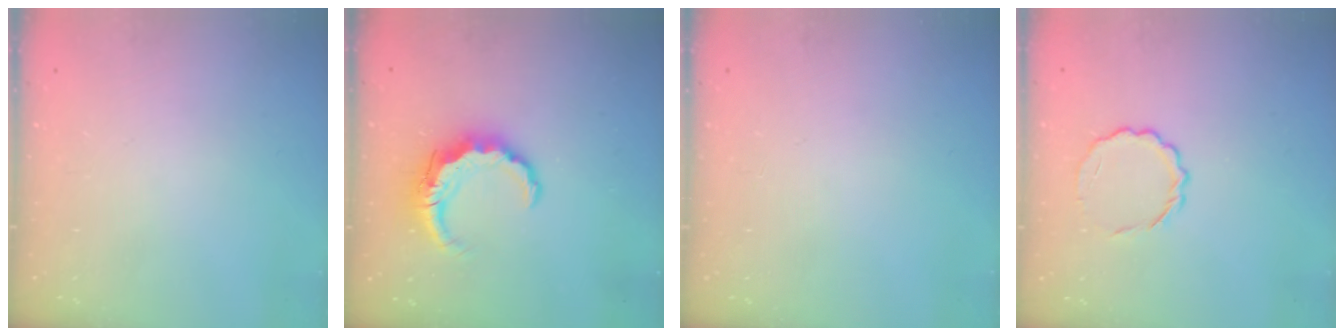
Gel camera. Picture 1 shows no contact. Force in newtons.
{"total": 8.5, "press": 8.5, "slide": 0.9}
{"total": 0.0}
{"total": 5.5, "press": 5.3, "slide": 1.6}